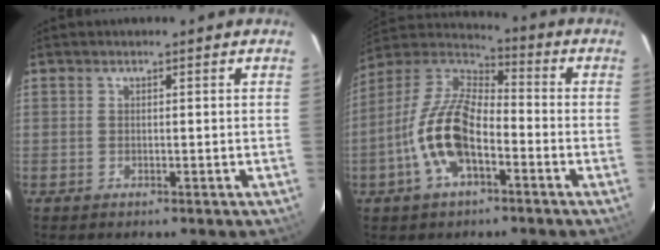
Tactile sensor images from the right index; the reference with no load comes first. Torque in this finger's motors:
{"motor_torque": [2.14, 0.00, 0.80, 0.21]}